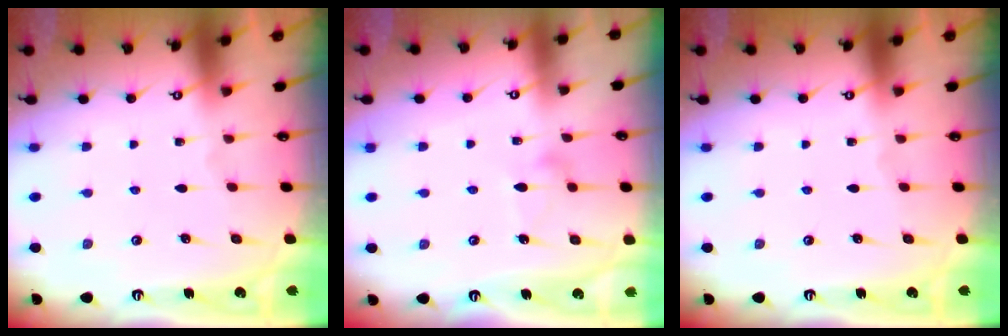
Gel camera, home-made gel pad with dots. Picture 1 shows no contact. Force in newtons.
{"total": 8.4, "press": 8.4, "slide": 0.3}
{"total": 0.0}